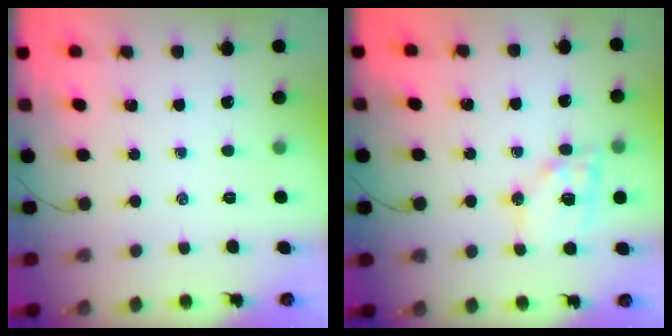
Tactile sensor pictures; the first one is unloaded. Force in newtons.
{"total": 12.9, "press": 12.7, "slide": 2.0}